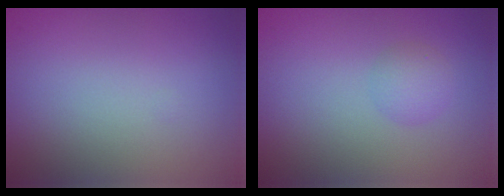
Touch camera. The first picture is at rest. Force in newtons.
{"total": 1.7, "press": 1.7, "slide": 0.1}